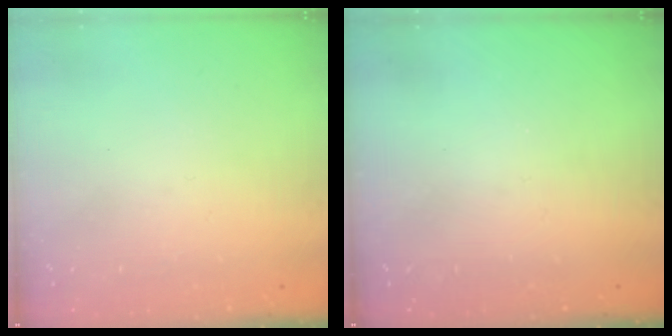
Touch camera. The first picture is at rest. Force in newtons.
{"total": 0.0}